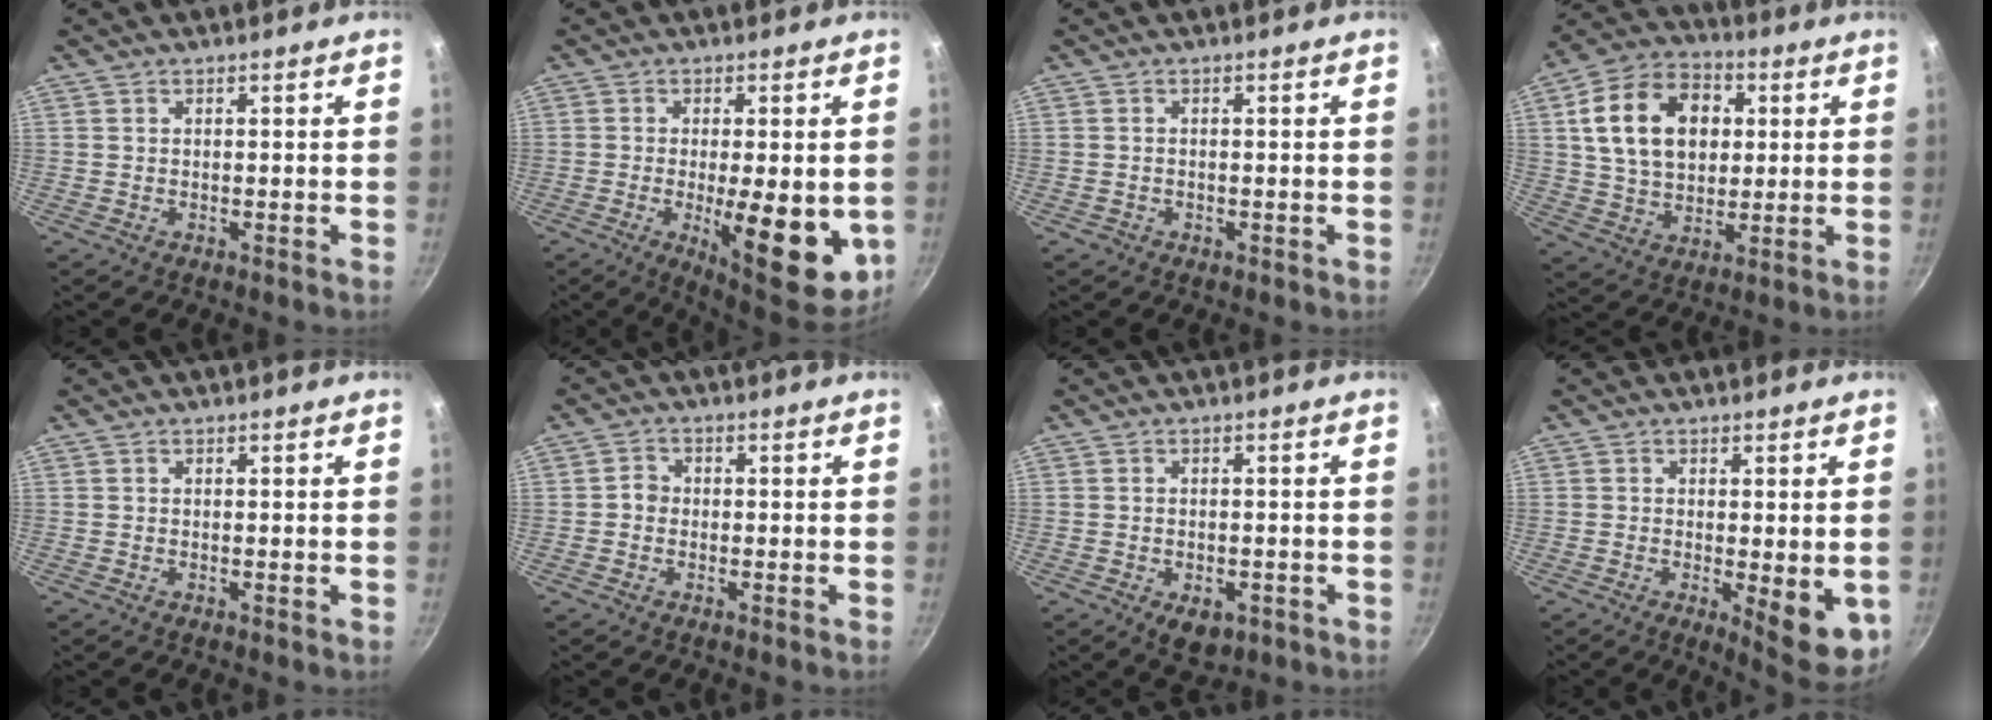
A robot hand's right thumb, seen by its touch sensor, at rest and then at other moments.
{"total": 15.7, "force": [-3.0, 5.4, 14.4], "torque": [-0.172, -0.005, -0.028]}
{"total": 1.0, "force": [-0.5, 0.9, 0.3], "torque": [-0.005, 0.003, -0.003]}
{"total": 17.4, "force": [3.7, 12.4, 11.7], "torque": [-0.177, 0.011, 0.056]}
{"total": 0.0}
{"total": 2.2, "force": [-0.5, 1.9, 0.9], "torque": [-0.005, 0.010, -0.013]}
{"total": 5.5, "force": [-2.1, 3.5, 3.6], "torque": [-0.036, 0.006, -0.018]}
{"total": 8.8, "force": [-1.4, 3.0, 8.2], "torque": [-0.093, -0.011, -0.009]}